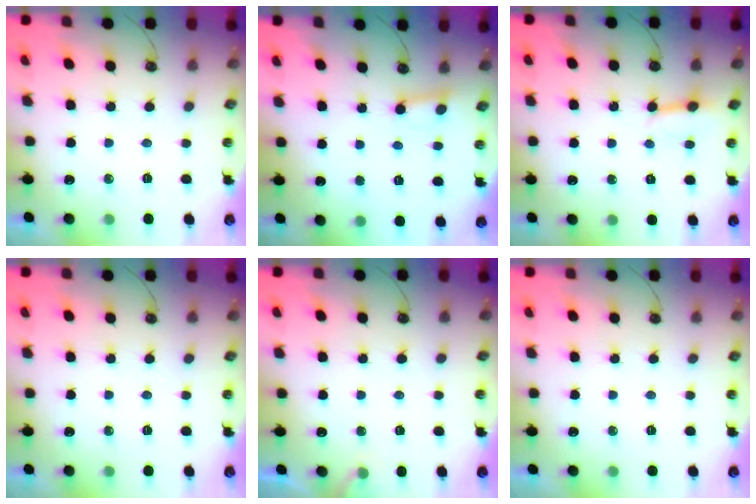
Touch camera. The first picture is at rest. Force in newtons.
{"total": 2.4, "press": 2.3, "slide": 0.6}
{"total": 3.1, "press": 3.0, "slide": 0.5}
{"total": 0.0}
{"total": 5.4, "press": 5.4, "slide": 0.4}
{"total": 0.0}